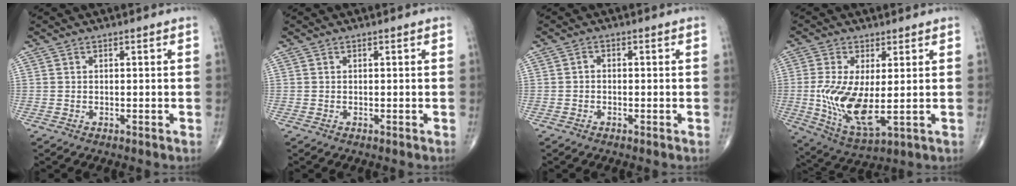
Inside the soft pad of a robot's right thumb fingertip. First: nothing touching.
{"total": 0.0}
{"total": 1.0, "force": [-0.4, 0.7, 0.6], "torque": [-0.002, 0.005, -0.012]}
{"total": 12.7, "force": [-0.7, 5.1, 11.6], "torque": [-0.233, -0.027, 0.001]}